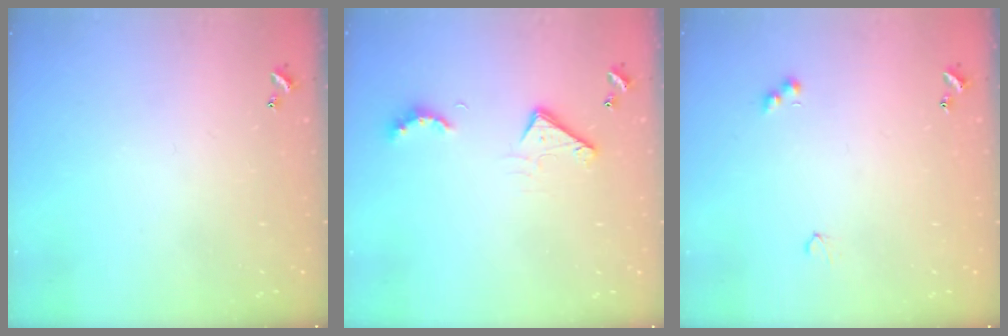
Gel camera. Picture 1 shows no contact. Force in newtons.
{"total": 5.4, "press": 5.3, "slide": 0.9}
{"total": 4.4, "press": 4.4, "slide": 0.7}